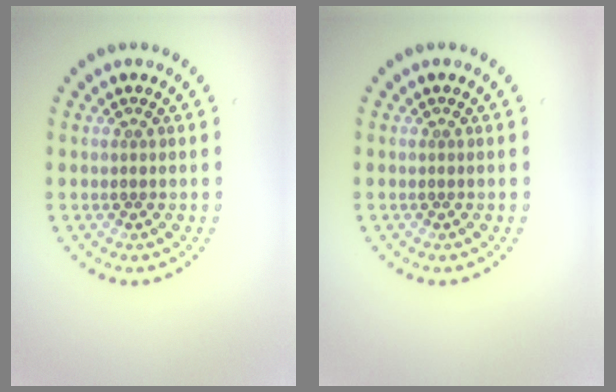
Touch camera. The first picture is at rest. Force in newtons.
{"total": 0.0}